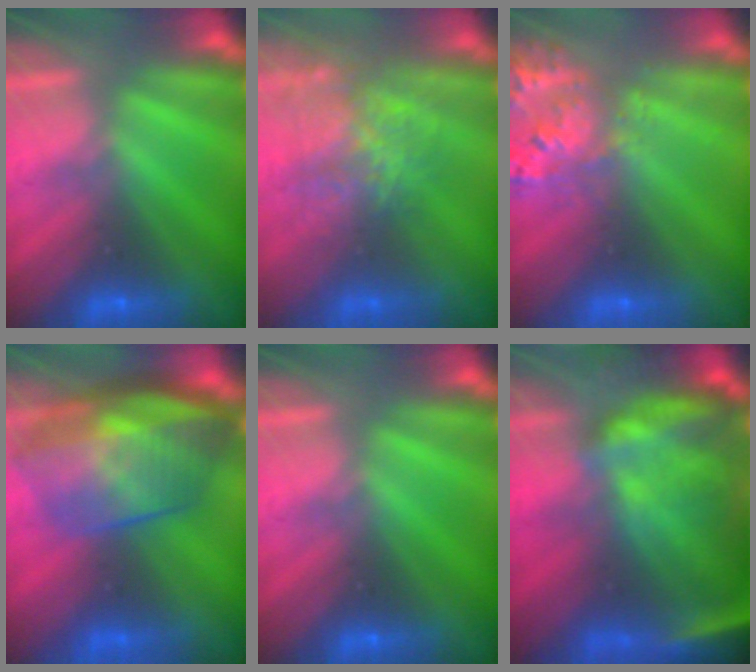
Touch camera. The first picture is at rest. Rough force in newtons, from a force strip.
{"total": 3.8}
{"total": 2.9}
{"total": 10.3}
{"total": 0.0}
{"total": 10.4}